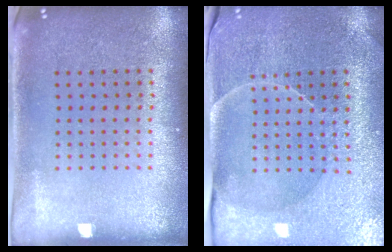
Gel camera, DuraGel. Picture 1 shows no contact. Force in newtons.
{"total": 3.8, "press": 3.7, "slide": 0.8}